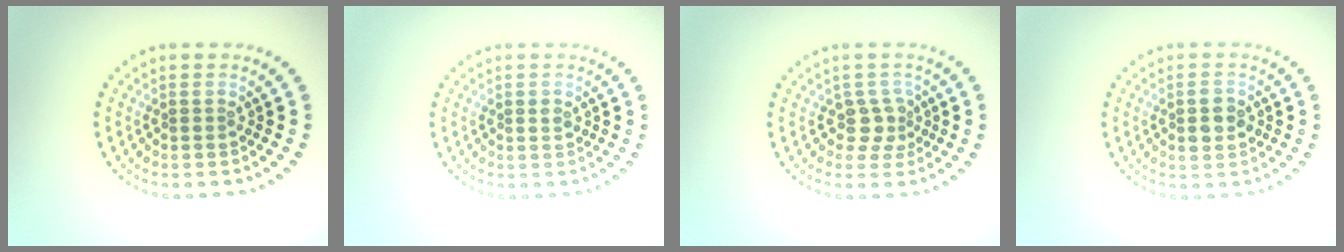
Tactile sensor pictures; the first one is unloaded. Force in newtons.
{"total": 0.9, "press": 0.9, "slide": 0.2}
{"total": 2.2, "press": 1.7, "slide": 1.5}
{"total": 2.8, "press": 2.8, "slide": 0.1}